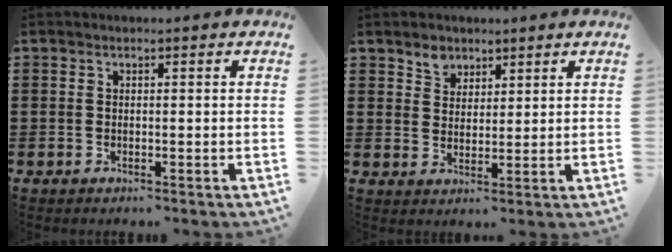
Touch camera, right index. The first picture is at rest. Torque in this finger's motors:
{"motor_torque": [0.01, 0.01, 0.01, 0.02]}